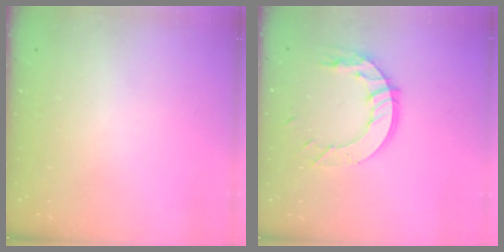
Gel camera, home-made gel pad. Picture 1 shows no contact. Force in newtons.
{"total": 11.6, "press": 11.6, "slide": 1.2}